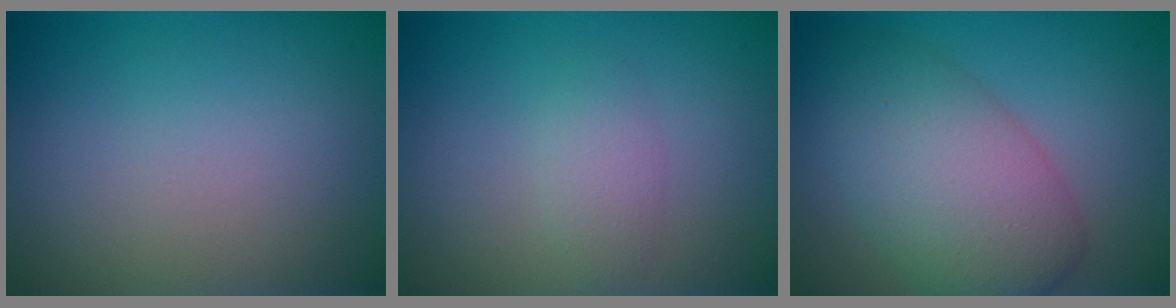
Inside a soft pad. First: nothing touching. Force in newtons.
{"total": 1.7, "press": 1.7, "slide": 0.0}
{"total": 7.8, "press": 7.8, "slide": 0.2}